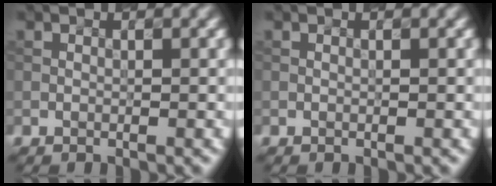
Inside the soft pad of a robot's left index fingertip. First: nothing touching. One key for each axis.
{"total": 0.0}